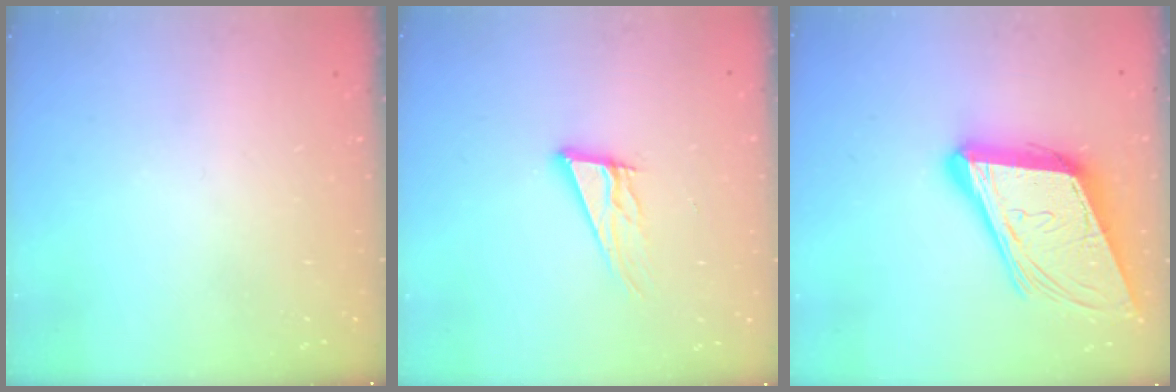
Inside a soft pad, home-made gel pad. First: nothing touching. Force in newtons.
{"total": 13.0, "press": 12.6, "slide": 3.3}
{"total": 19.4, "press": 18.9, "slide": 4.7}